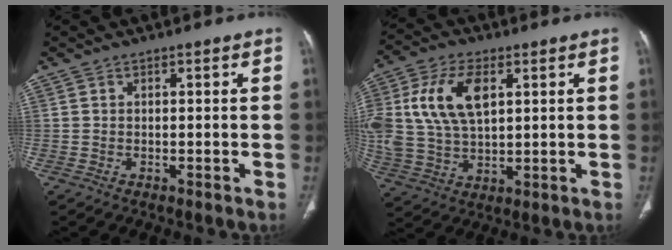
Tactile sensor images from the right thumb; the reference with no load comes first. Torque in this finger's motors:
{"motor_torque": [1.33, 1.38, 1.35, 0.48, 0.32]}